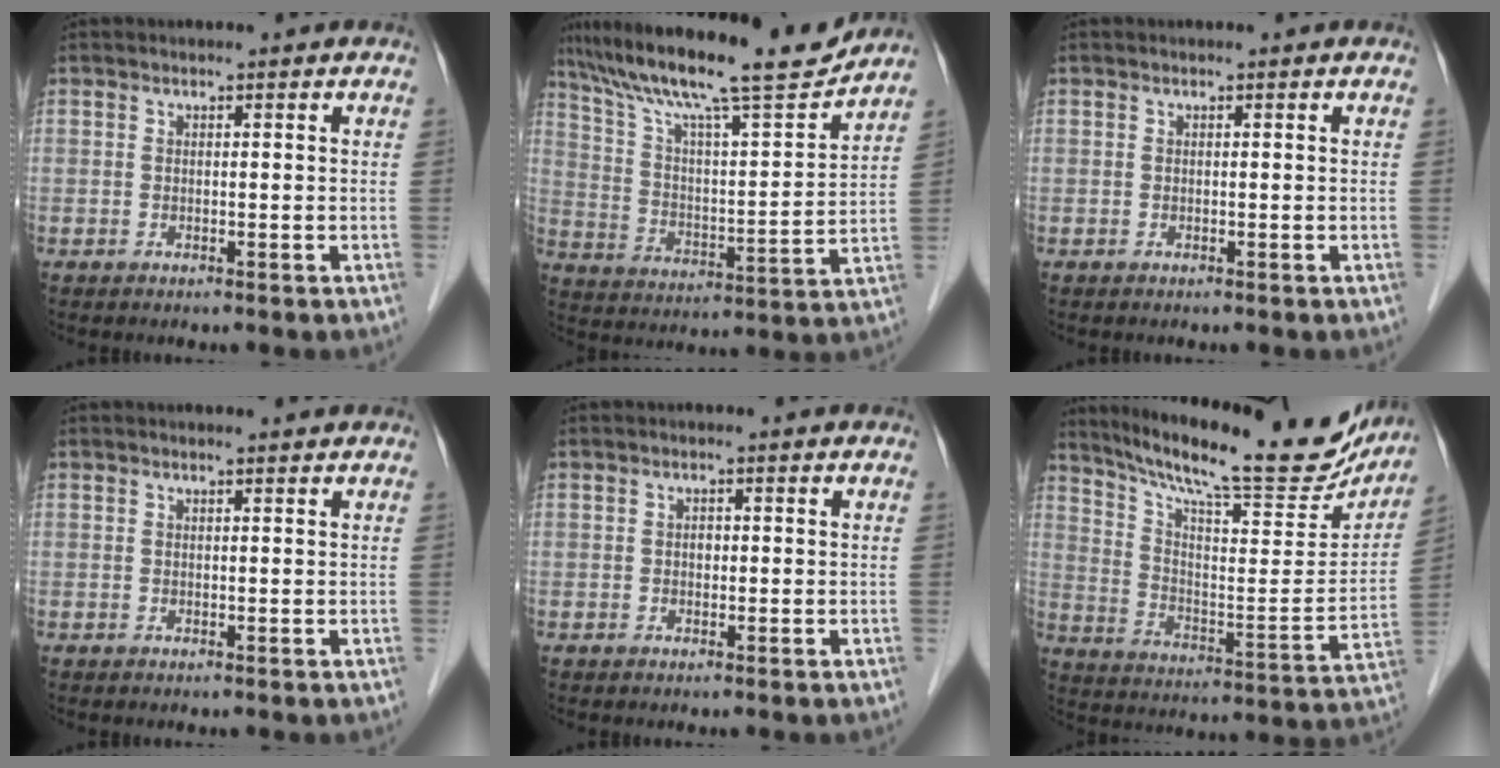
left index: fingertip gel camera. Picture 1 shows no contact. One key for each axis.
{"total": 19.7, "fx": 16.9, "fy": 1.2, "fz": 10.1, "tx": -0.178, "ty": 0.011, "tz": 0.275}
{"total": 0.0}
{"total": 1.2, "fx": 1.2, "fy": 0.0, "fz": 0.4, "tx": -0.010, "ty": 0.008, "tz": 0.019}
{"total": 0.8, "fx": 0.0, "fy": 0.6, "fz": 0.5, "tx": -0.008, "ty": 0.002, "tz": -0.002}
{"total": 25.1, "fx": 22.1, "fy": 3.6, "fz": 11.3, "tx": -0.184, "ty": -0.042, "tz": 0.309}